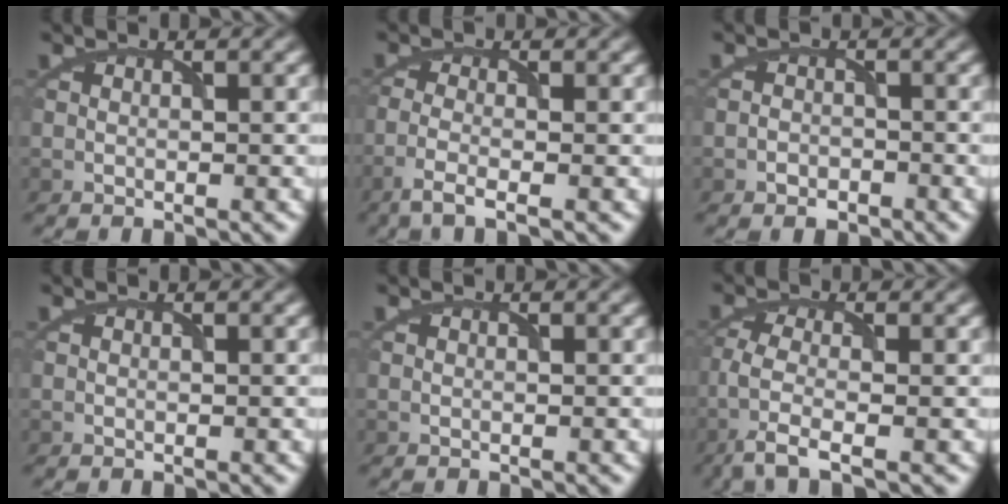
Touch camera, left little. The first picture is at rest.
{"total": 3.1, "force": [-1.8, 0.7, 2.4], "torque": [-0.050, -0.004, -0.050]}
{"total": 1.5, "force": [-1.0, 0.9, 0.6], "torque": [-0.006, 0.003, -0.020]}
{"total": 0.0}
{"total": 0.0}
{"total": 4.3, "force": [-2.6, 1.0, 3.3], "torque": [-0.076, -0.009, -0.062]}